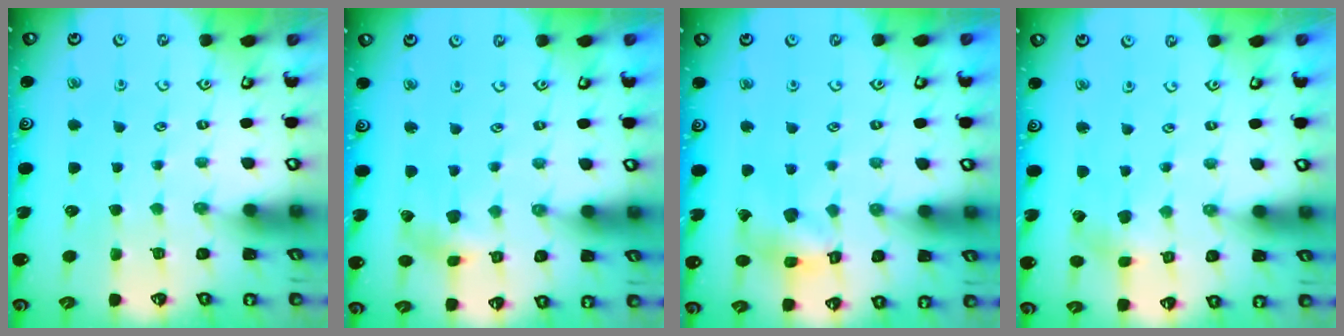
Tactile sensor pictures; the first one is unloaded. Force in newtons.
{"total": 4.5, "press": 4.5, "slide": 0.5}
{"total": 10.1, "press": 10.0, "slide": 1.2}
{"total": 2.5, "press": 2.4, "slide": 0.4}